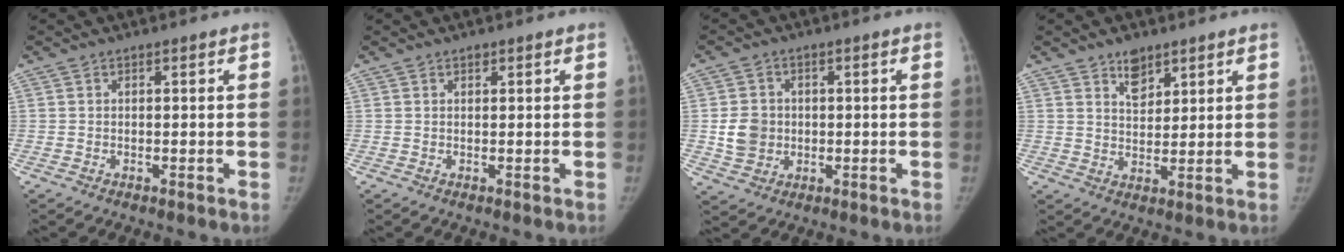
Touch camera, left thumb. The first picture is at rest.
{"total": 0.8, "force": [0.5, 0.5, 0.3], "torque": [-0.001, -0.003, 0.007]}
{"total": 6.5, "force": [-0.1, 5.8, 3.0], "torque": [-0.034, 0.002, 0.002]}
{"total": 5.2, "force": [3.6, 2.9, 2.4], "torque": [-0.016, -0.026, 0.063]}